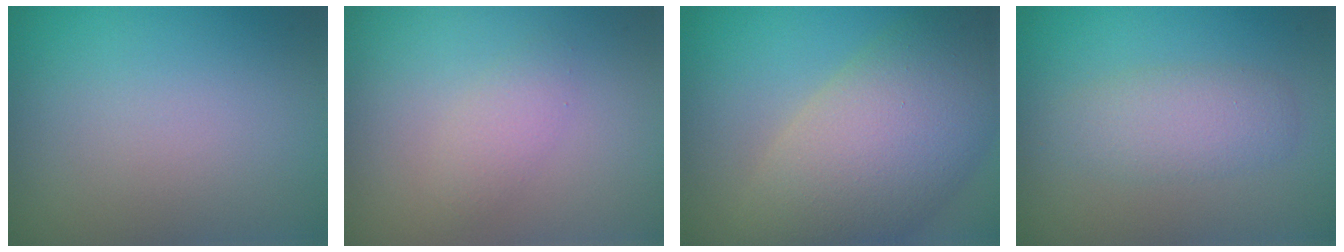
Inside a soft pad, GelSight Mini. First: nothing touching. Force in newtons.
{"total": 1.6, "press": 1.6, "slide": 0.1}
{"total": 10.6, "press": 10.6, "slide": 0.9}
{"total": 2.8, "press": 2.8, "slide": 0.1}